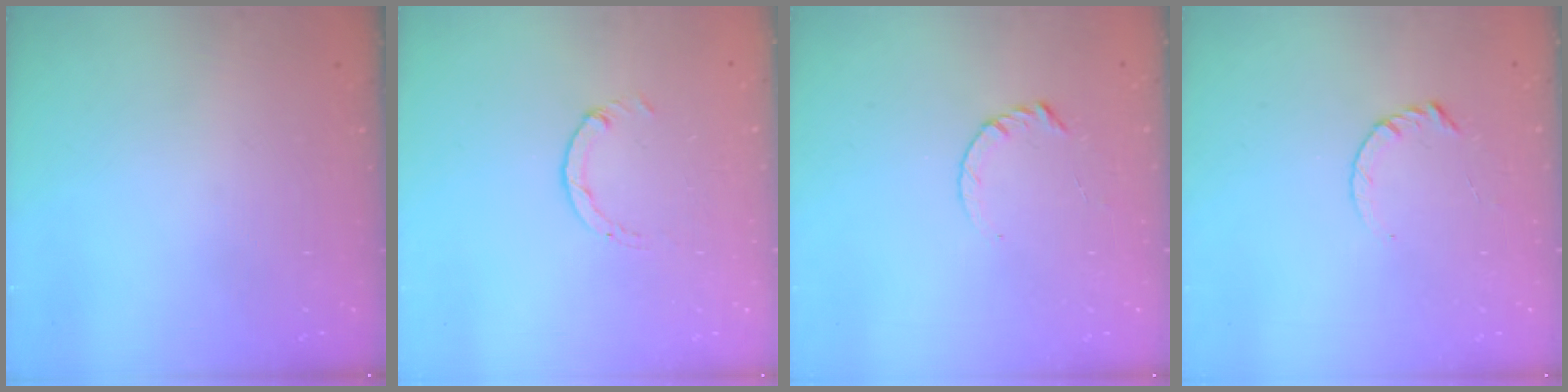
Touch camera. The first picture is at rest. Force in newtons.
{"total": 0.7, "press": 0.7, "slide": 0.2}
{"total": 3.6, "press": 3.6, "slide": 0.4}
{"total": 3.6, "press": 3.6, "slide": 0.4}